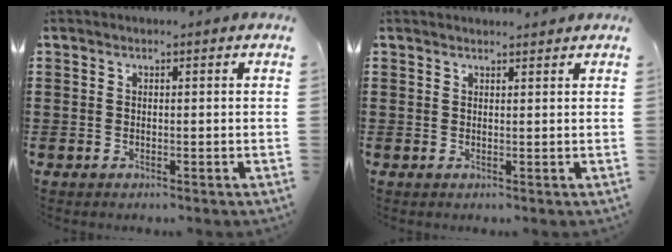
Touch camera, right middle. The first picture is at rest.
{"total": 1.0, "force": [1.0, 0.0, 0.2], "torque": [0.003, -0.005, 0.017]}